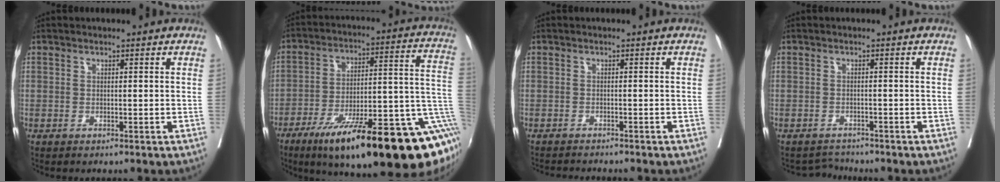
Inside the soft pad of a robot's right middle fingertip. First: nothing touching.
{"total": 28.8, "force": [-15.7, 4.8, 23.6], "torque": [-0.236, 0.006, -0.237]}
{"total": 3.9, "force": [-3.7, 0.1, 1.0], "torque": [-0.008, -0.011, -0.056]}
{"total": 2.0, "force": [-1.8, 0.1, -0.8], "torque": [0.017, -0.010, -0.028]}